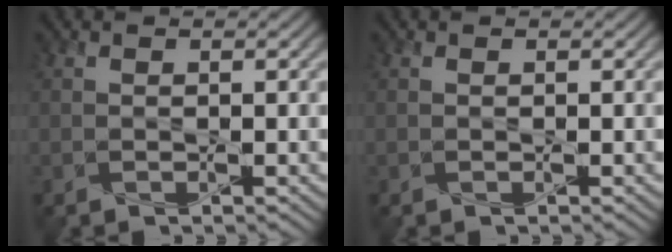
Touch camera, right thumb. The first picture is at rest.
{"total": 0.0}